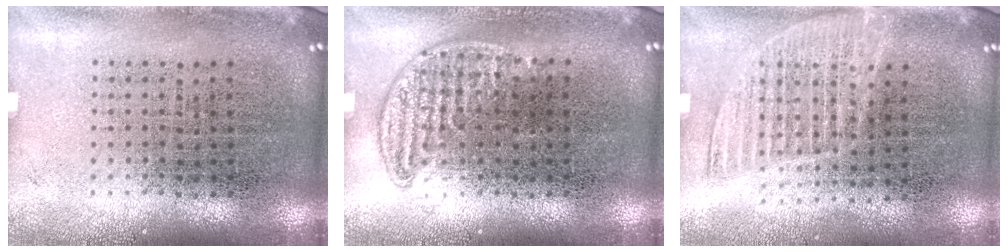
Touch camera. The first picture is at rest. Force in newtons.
{"total": 1.0, "press": 0.8, "slide": 0.4}
{"total": 1.3, "press": 1.2, "slide": 0.7}